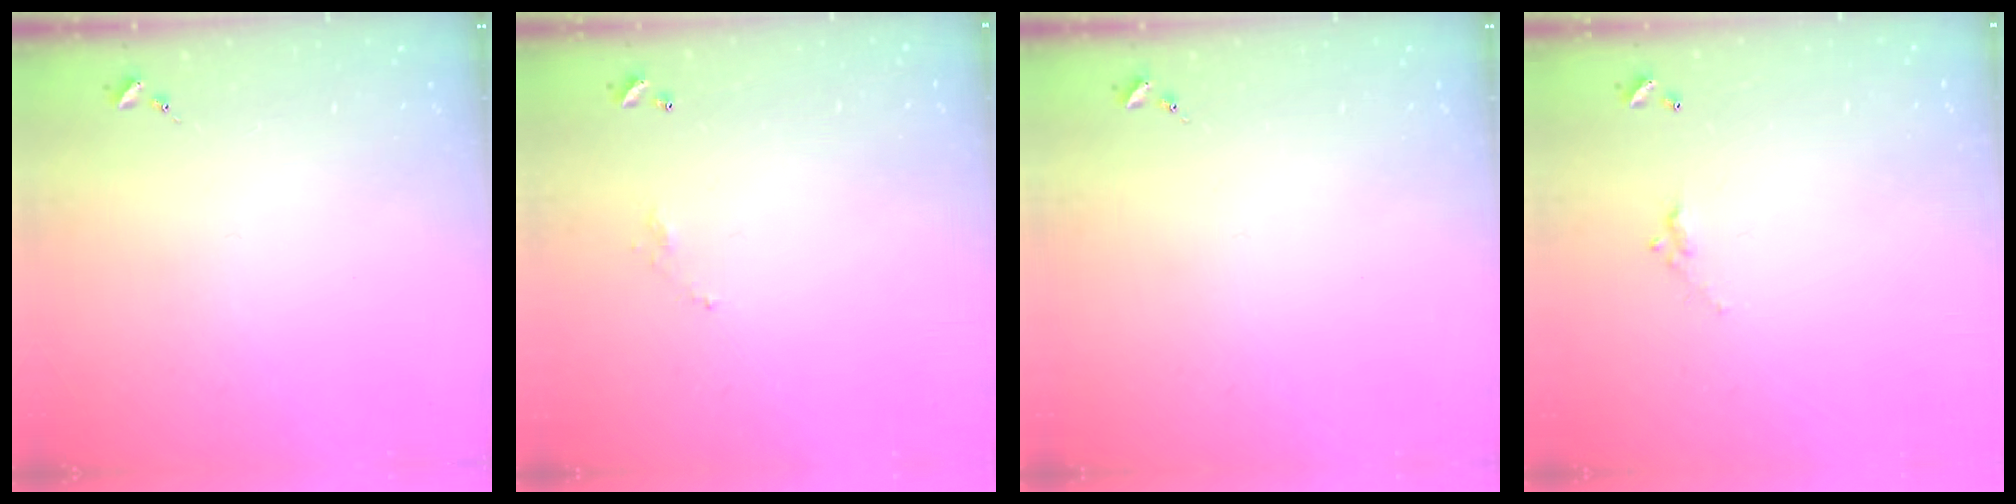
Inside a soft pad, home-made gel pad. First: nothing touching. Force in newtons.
{"total": 3.7, "press": 3.7, "slide": 0.1}
{"total": 0.0}
{"total": 4.9, "press": 4.9, "slide": 0.2}